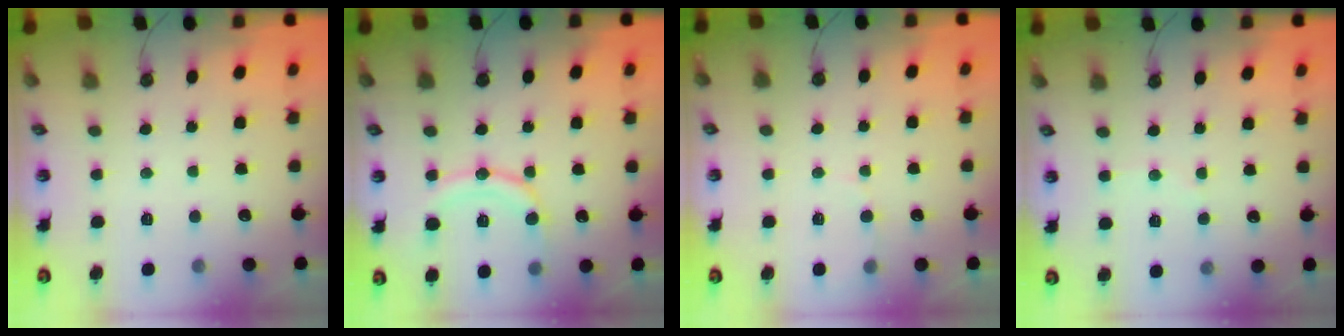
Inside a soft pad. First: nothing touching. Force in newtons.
{"total": 12.7, "press": 12.7, "slide": 1.4}
{"total": 3.9, "press": 3.8, "slide": 0.4}
{"total": 4.2, "press": 4.2, "slide": 0.4}